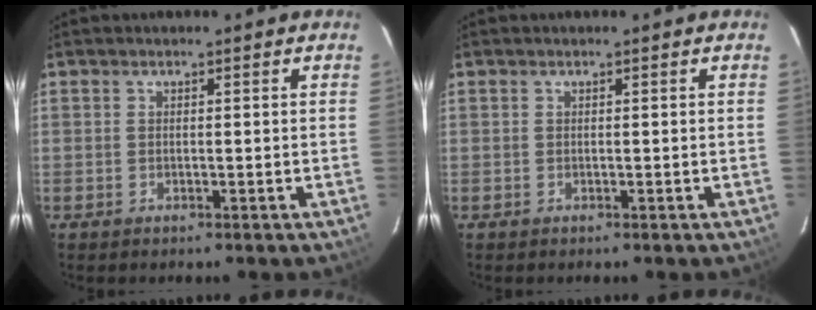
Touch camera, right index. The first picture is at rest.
{"total": 0.0}